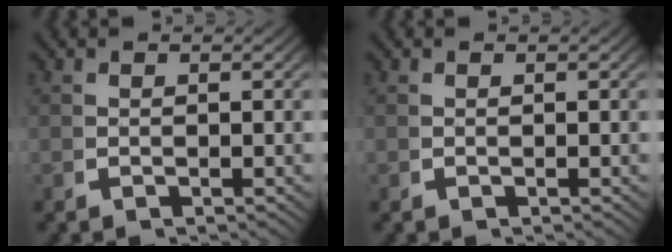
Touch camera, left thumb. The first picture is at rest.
{"total": 0.0}